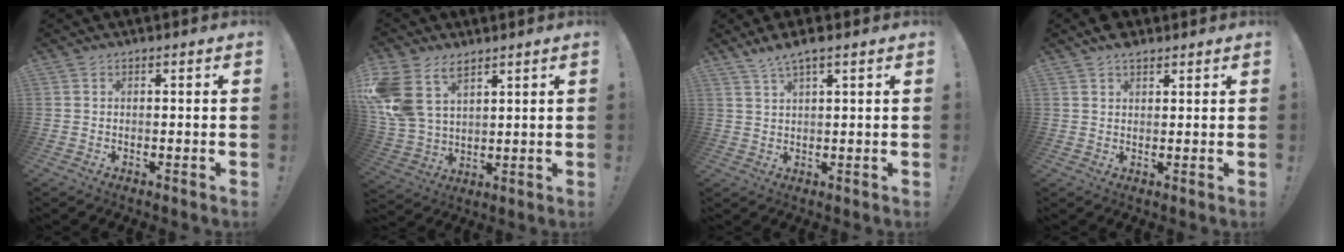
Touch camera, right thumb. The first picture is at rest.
{"total": 13.0, "force": [7.5, 8.0, 6.9], "torque": [-0.150, -0.035, 0.151]}
{"total": 4.3, "force": [3.2, 0.2, 2.9], "torque": [-0.056, -0.014, 0.055]}
{"total": 3.9, "force": [3.0, 2.0, 1.4], "torque": [-0.024, -0.015, 0.055]}